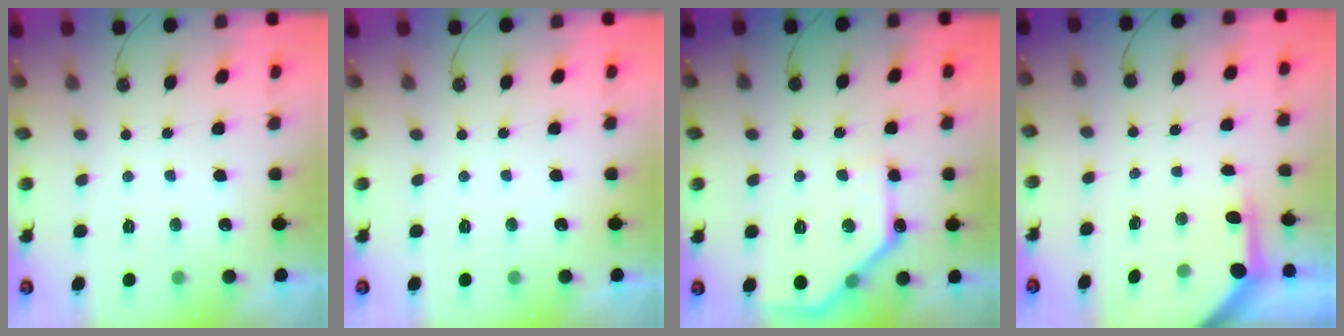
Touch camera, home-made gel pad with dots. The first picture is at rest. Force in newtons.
{"total": 0.0}
{"total": 13.8, "press": 13.8, "slide": 0.5}
{"total": 3.8, "press": 3.8, "slide": 0.3}